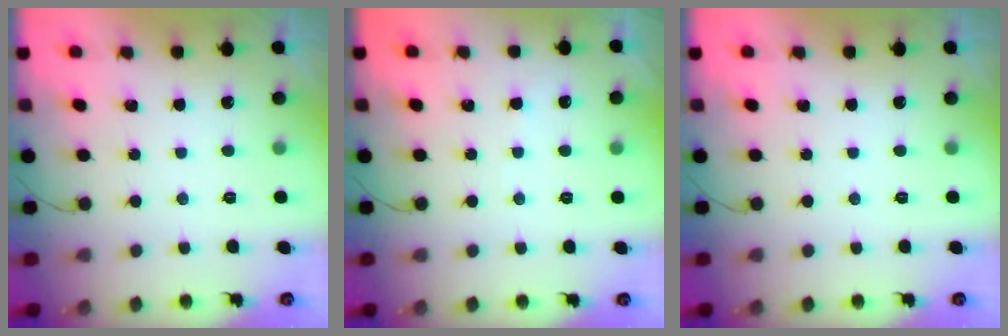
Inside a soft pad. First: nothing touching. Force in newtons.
{"total": 2.5, "press": 2.5, "slide": 0.3}
{"total": 0.0}